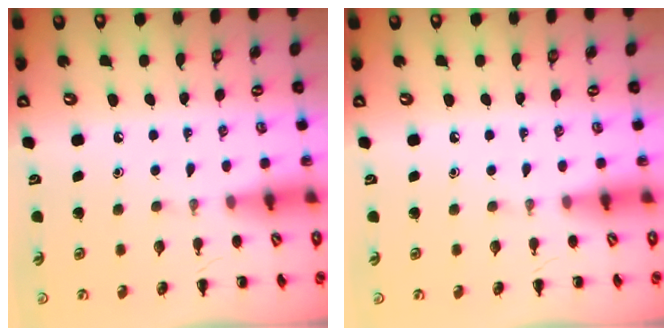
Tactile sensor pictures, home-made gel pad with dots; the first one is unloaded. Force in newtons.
{"total": 0.0}